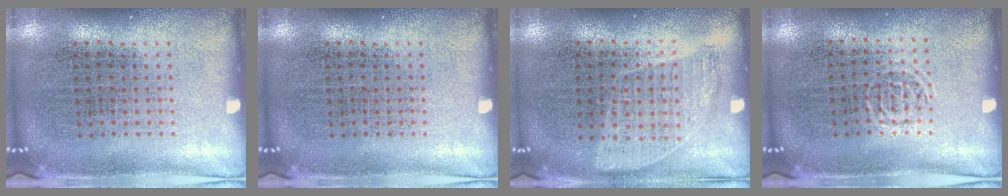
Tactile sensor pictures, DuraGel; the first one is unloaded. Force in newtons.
{"total": 0.0}
{"total": 0.9, "press": 0.8, "slide": 0.4}
{"total": 0.6, "press": 0.5, "slide": 0.4}